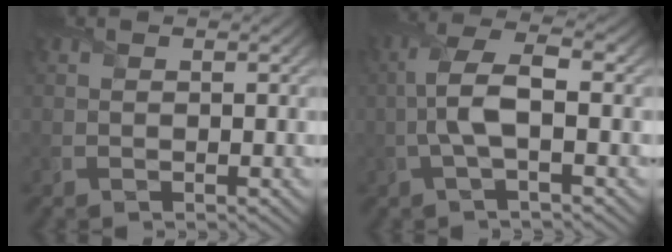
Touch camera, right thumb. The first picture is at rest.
{"total": 6.0, "force": [-0.6, 1.9, 5.6], "torque": [-0.128, 0.014, -0.017]}